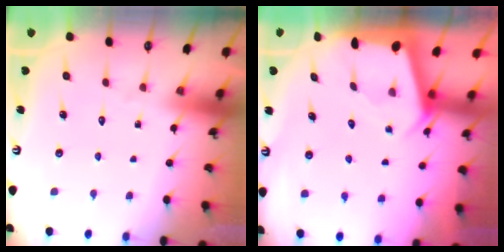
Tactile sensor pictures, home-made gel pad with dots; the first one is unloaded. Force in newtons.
{"total": 2.4, "press": 2.4, "slide": 0.3}